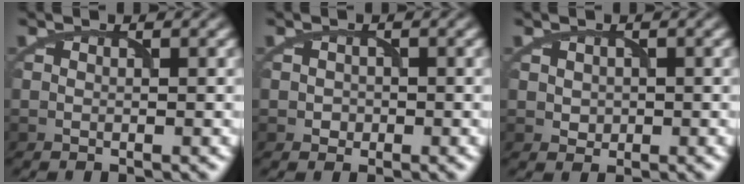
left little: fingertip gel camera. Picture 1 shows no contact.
{"total": 1.0, "force": [-0.2, 0.9, 0.2], "torque": [0.003, -0.002, -0.005]}
{"total": 1.2, "force": [0.2, 1.2, 0.4], "torque": [-0.007, -0.003, 0.007]}